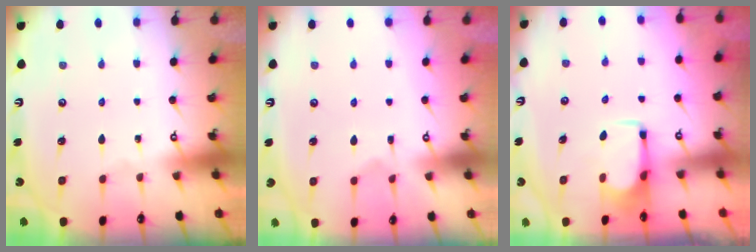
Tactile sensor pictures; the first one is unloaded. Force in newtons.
{"total": 2.9, "press": 2.6, "slide": 1.3}
{"total": 2.8, "press": 2.8, "slide": 0.5}